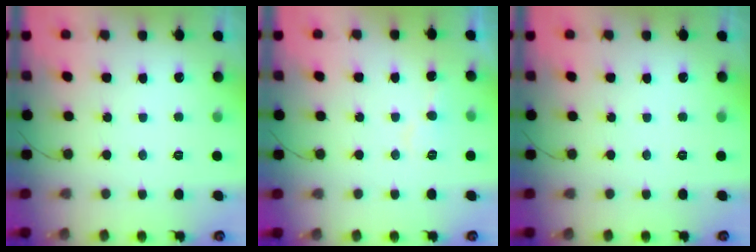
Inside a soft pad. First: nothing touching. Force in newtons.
{"total": 5.5, "press": 5.5, "slide": 0.5}
{"total": 0.0}